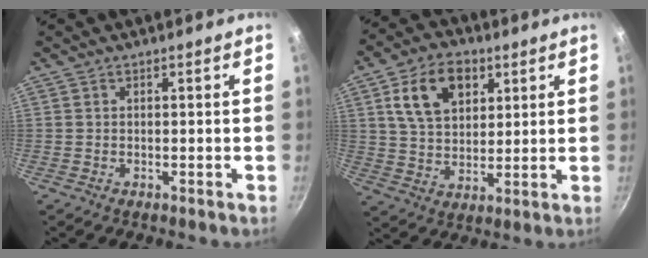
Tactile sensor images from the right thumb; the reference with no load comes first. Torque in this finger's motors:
{"motor_torque": [-0.23, 0.54, 0.55, 0.52, 0.15]}